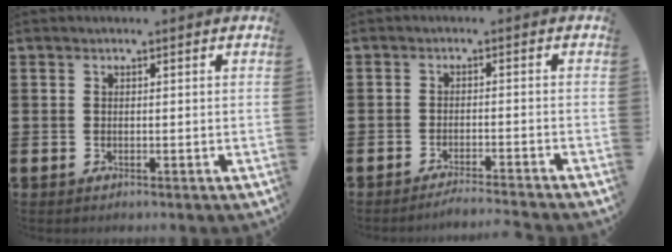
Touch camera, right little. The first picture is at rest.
{"total": 1.8, "force": [-1.7, -0.3, 0.5], "torque": [-0.007, 0.003, -0.034]}